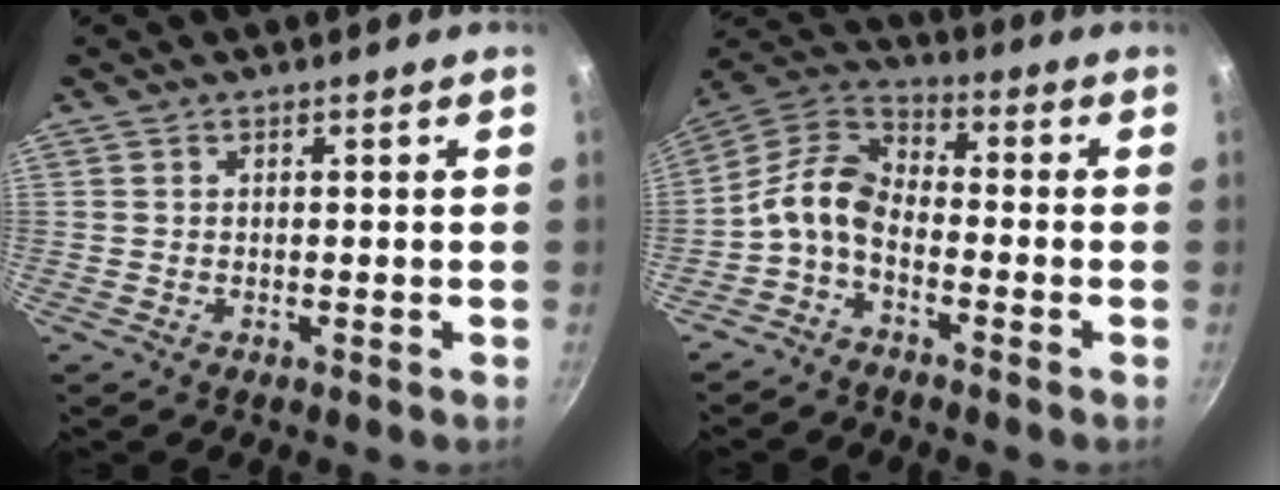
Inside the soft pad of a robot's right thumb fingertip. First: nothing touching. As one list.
[{"total": 8.7, "force": [-3.2, 5.1, 6.3], "torque": [-0.131, 0.054, -0.079]}]